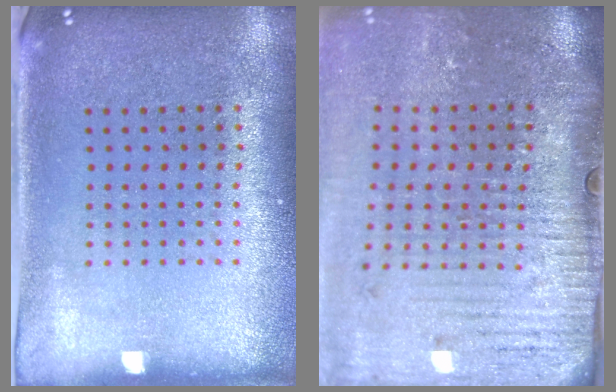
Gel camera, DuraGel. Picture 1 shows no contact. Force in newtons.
{"total": 4.5, "press": 3.8, "slide": 2.5}